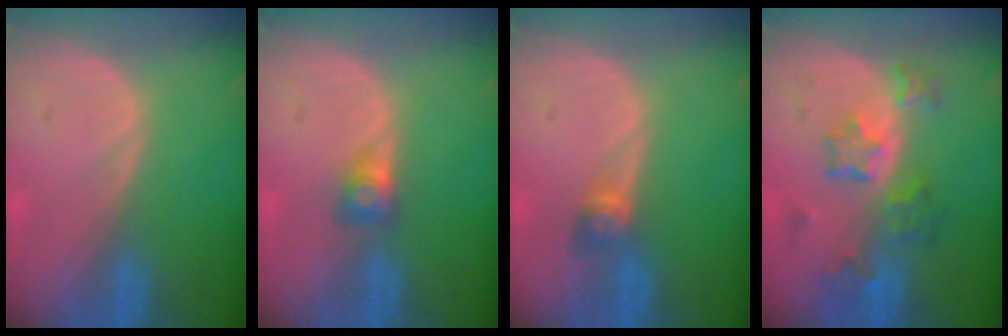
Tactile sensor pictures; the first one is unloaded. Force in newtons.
{"total": 2.6, "press": 2.4, "slide": 1.0}
{"total": 2.6, "press": 2.4, "slide": 1.0}
{"total": 7.1, "press": 6.3, "slide": 3.3}